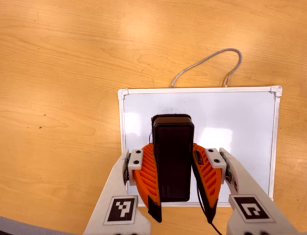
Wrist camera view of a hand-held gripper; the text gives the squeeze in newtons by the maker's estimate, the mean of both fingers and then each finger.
{"total": 6.2, "left": 5.3, "right": 7.0}